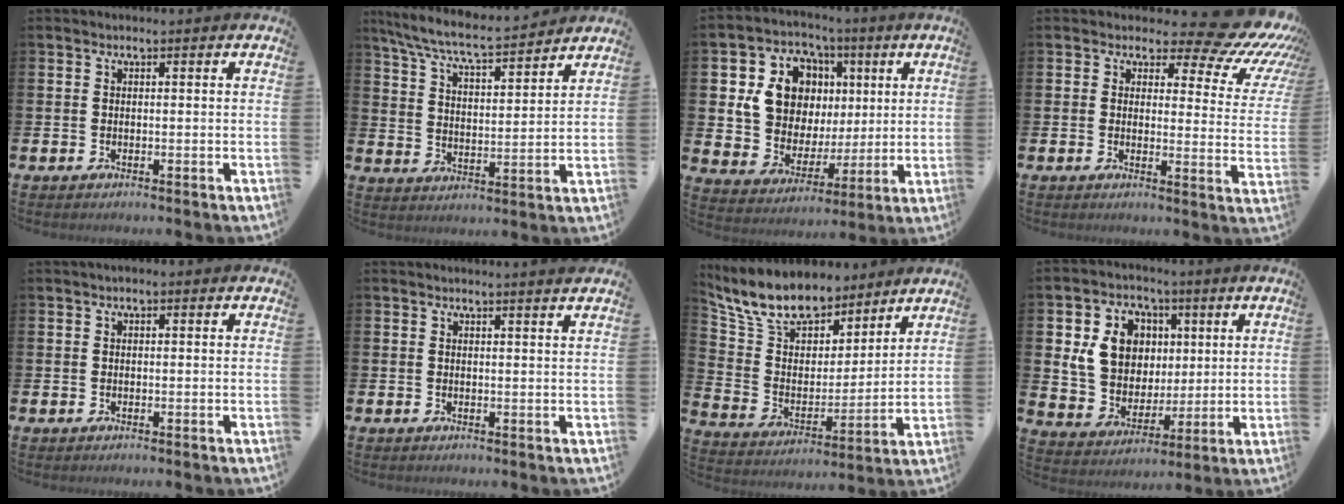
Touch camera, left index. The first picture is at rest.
{"total": 7.3, "force": [6.9, 0.5, 2.4], "torque": [-0.074, -0.047, 0.119]}
{"total": 10.9, "force": [4.2, 8.8, 4.8], "torque": [-0.146, -0.010, 0.079]}
{"total": 6.9, "force": [5.4, 2.7, 3.4], "torque": [-0.041, -0.051, 0.082]}
{"total": 0.8, "force": [0.4, 0.5, 0.4], "torque": [-0.006, 0.006, 0.005]}
{"total": 1.3, "force": [1.2, -0.5, 0.2], "torque": [0.008, -0.011, 0.021]}
{"total": 11.1, "force": [9.8, 4.5, 2.6], "torque": [-0.115, -0.055, 0.182]}
{"total": 9.7, "force": [4.0, 7.9, 3.9], "torque": [-0.109, 0.009, 0.077]}